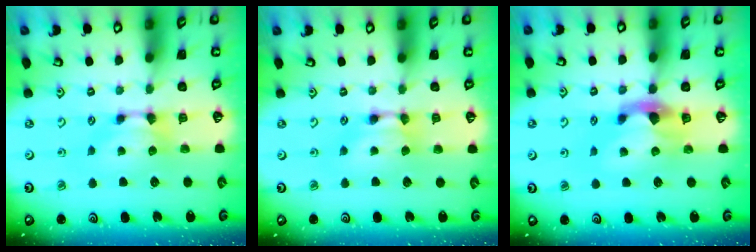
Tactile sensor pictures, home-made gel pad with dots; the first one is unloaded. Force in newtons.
{"total": 1.6, "press": 1.6, "slide": 0.1}
{"total": 2.8, "press": 2.5, "slide": 1.3}